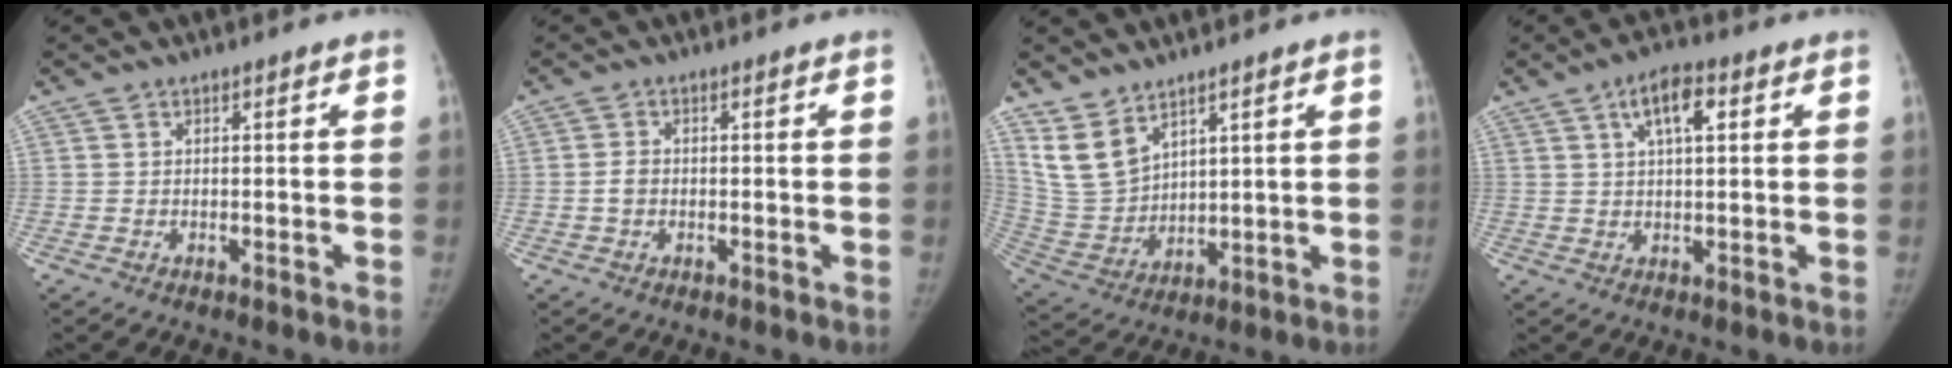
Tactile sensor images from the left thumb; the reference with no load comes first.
{"total": 1.9, "force": [-0.4, 1.5, 1.0], "torque": [-0.017, 0.007, -0.011]}
{"total": 8.9, "force": [6.4, 4.8, 4.0], "torque": [-0.067, -0.035, 0.154]}
{"total": 6.5, "force": [2.6, 2.6, 5.3], "torque": [-0.082, 0.002, 0.042]}